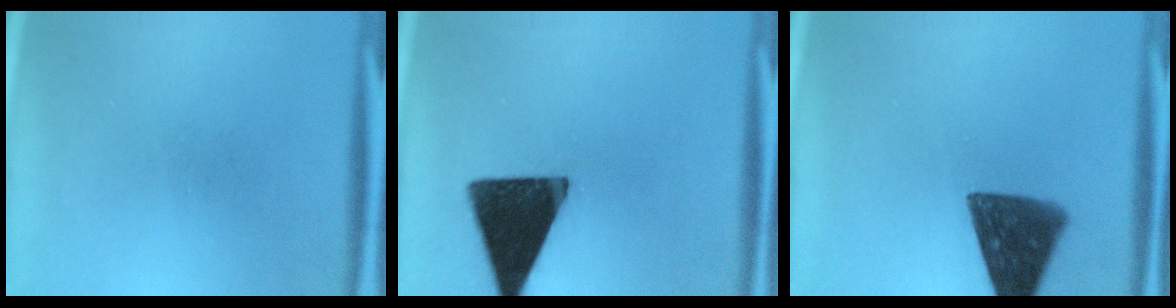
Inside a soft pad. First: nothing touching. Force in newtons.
{"total": 17.1}
{"total": 12.2}